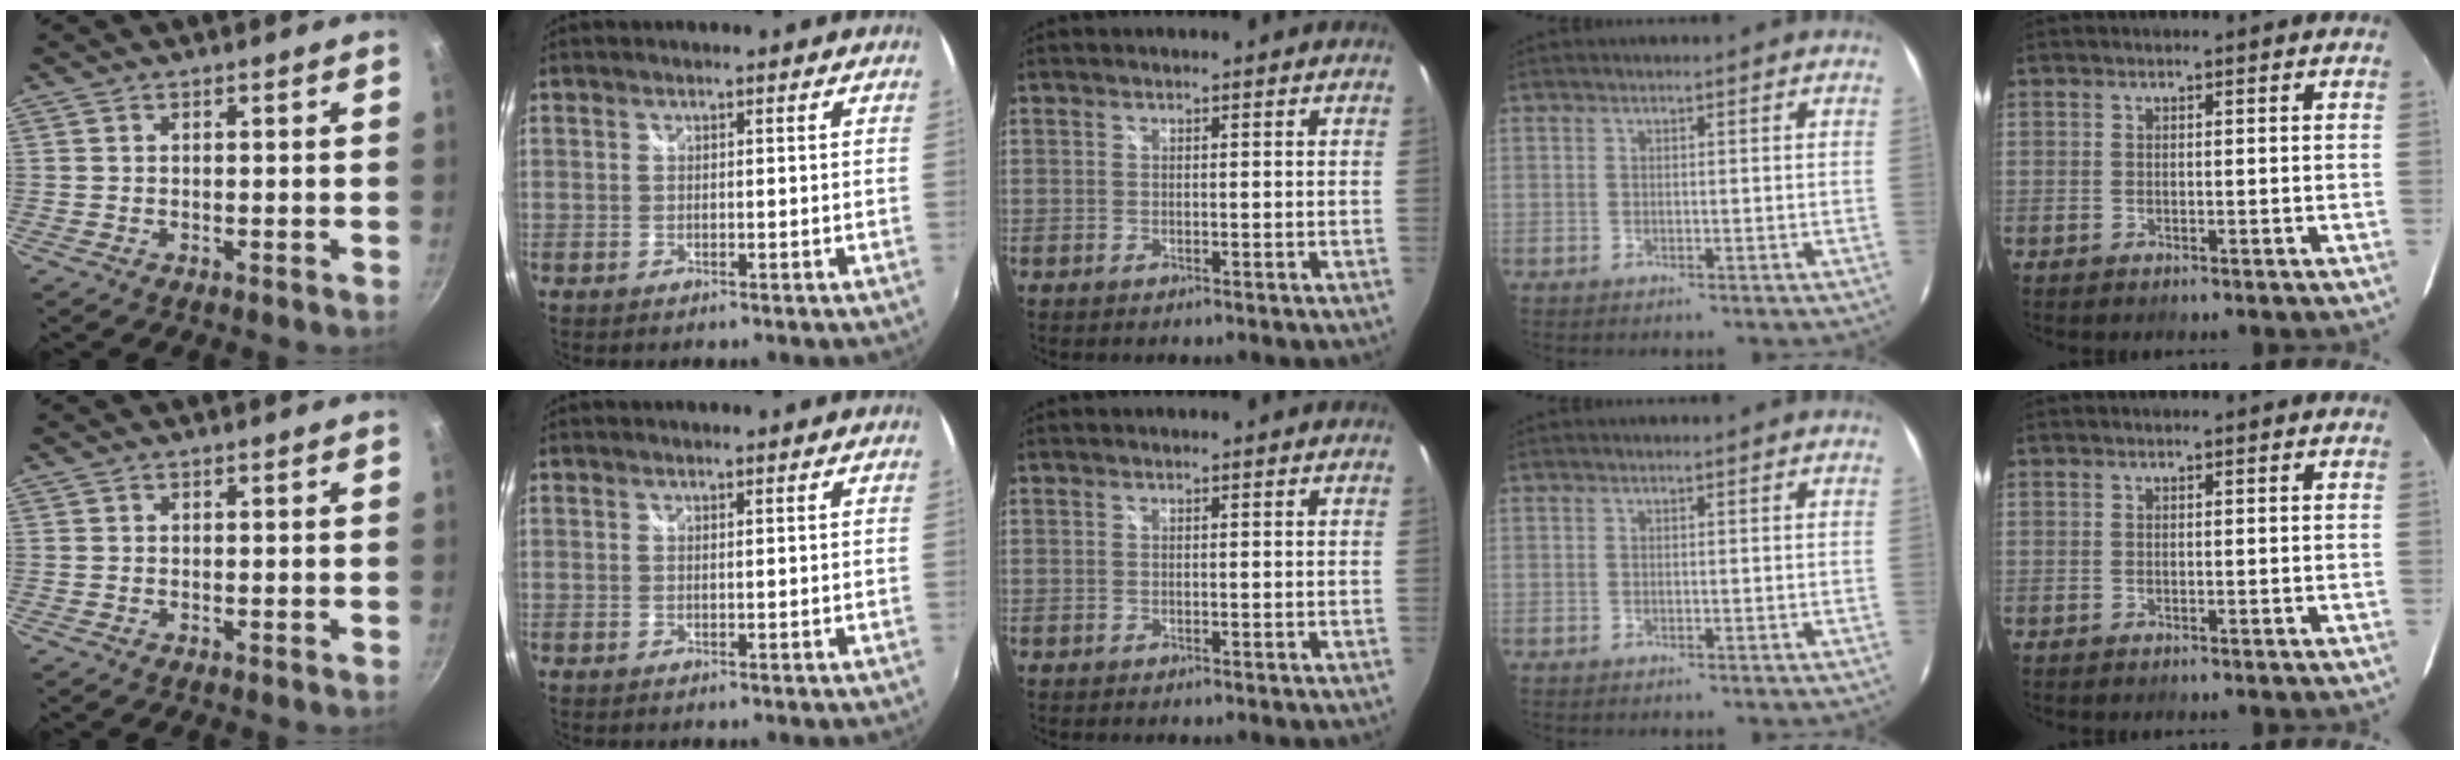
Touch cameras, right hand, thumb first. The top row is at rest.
{}